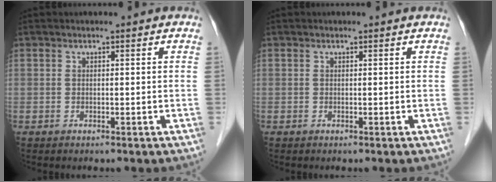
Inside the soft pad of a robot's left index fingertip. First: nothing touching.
{"total": 0.0}